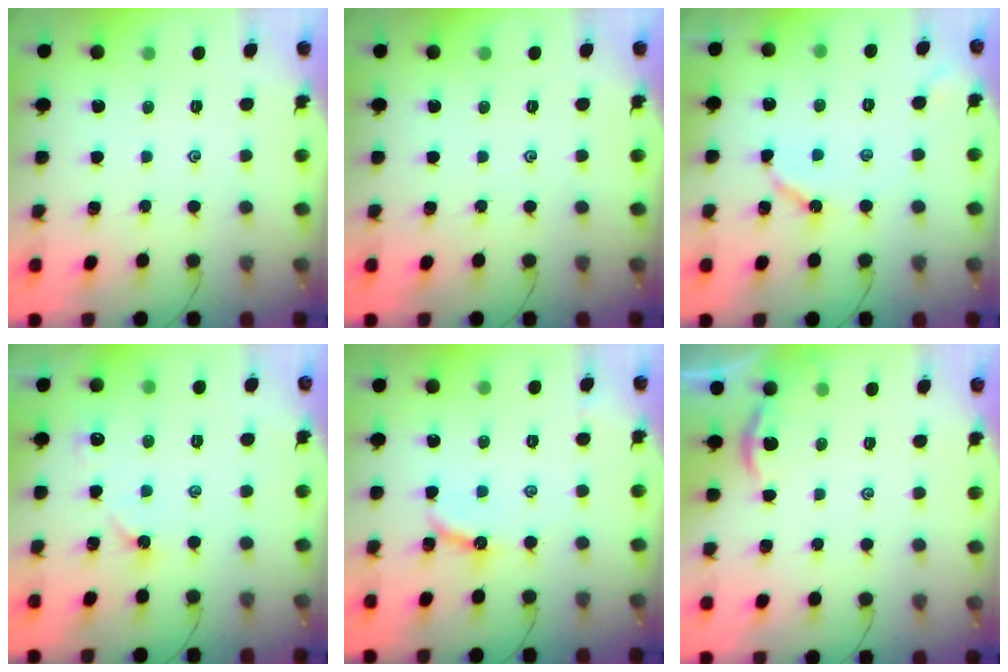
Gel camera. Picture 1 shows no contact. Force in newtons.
{"total": 0.0}
{"total": 5.5, "press": 5.5, "slide": 0.5}
{"total": 3.8, "press": 3.7, "slide": 0.5}
{"total": 8.0, "press": 8.0, "slide": 0.2}
{"total": 2.0, "press": 2.0, "slide": 0.2}